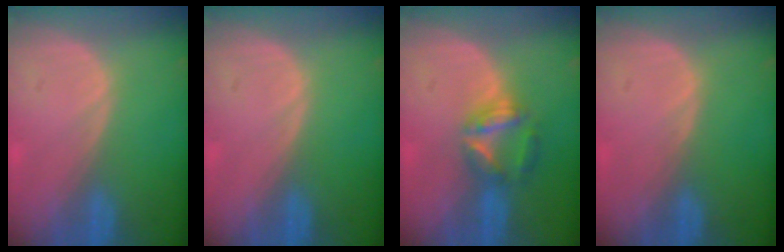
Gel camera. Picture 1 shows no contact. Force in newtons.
{"total": 0.0}
{"total": 5.8, "press": 5.4, "slide": 2.3}
{"total": 0.0}